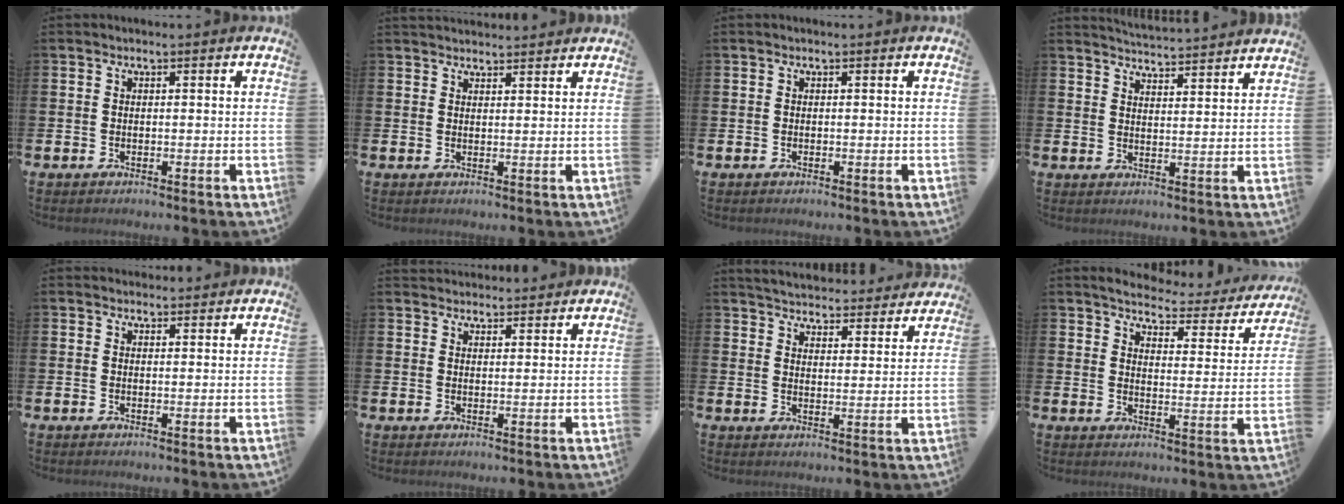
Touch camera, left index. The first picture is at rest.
{"total": 2.3, "force": [2.3, 0.4, 0.0], "torque": [-0.002, -0.009, 0.042]}
{"total": 0.0}
{"total": 4.6, "force": [4.6, -0.2, -0.1], "torque": [-0.012, -0.033, 0.083]}
{"total": 1.5, "force": [1.5, 0.5, 0.0], "torque": [0.008, -0.005, 0.025]}
{"total": 2.6, "force": [2.5, 0.6, -0.2], "torque": [0.008, -0.015, 0.044]}
{"total": 5.0, "force": [4.9, 0.7, 0.0], "torque": [-0.017, -0.040, 0.086]}
{"total": 4.2, "force": [3.9, 1.1, 1.0], "torque": [-0.025, -0.037, 0.057]}